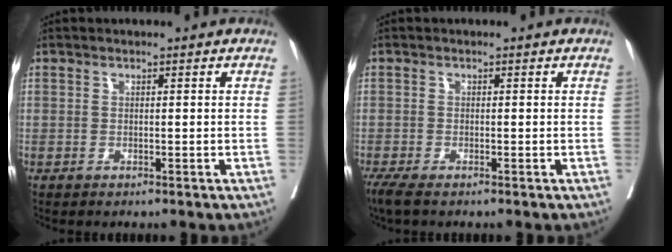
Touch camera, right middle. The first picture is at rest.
{"total": 2.8, "force": [-2.2, 0.4, 1.7], "torque": [-0.036, -0.012, -0.041]}